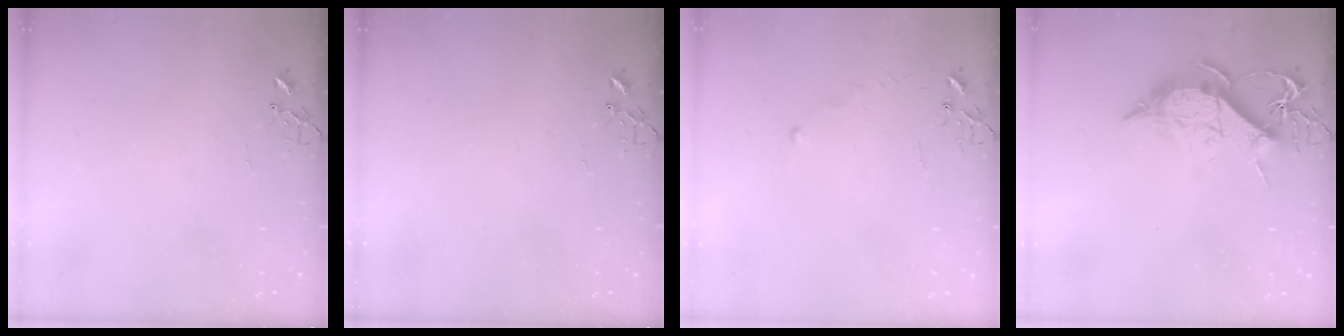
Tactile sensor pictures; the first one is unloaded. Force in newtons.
{"total": 0.0}
{"total": 3.9, "press": 3.9, "slide": 0.6}
{"total": 12.7, "press": 12.7, "slide": 1.2}